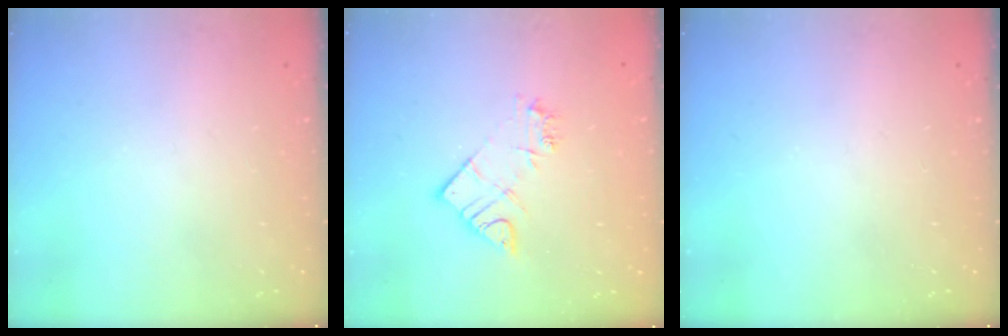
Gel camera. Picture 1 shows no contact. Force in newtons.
{"total": 8.7, "press": 8.7, "slide": 0.8}
{"total": 0.0}